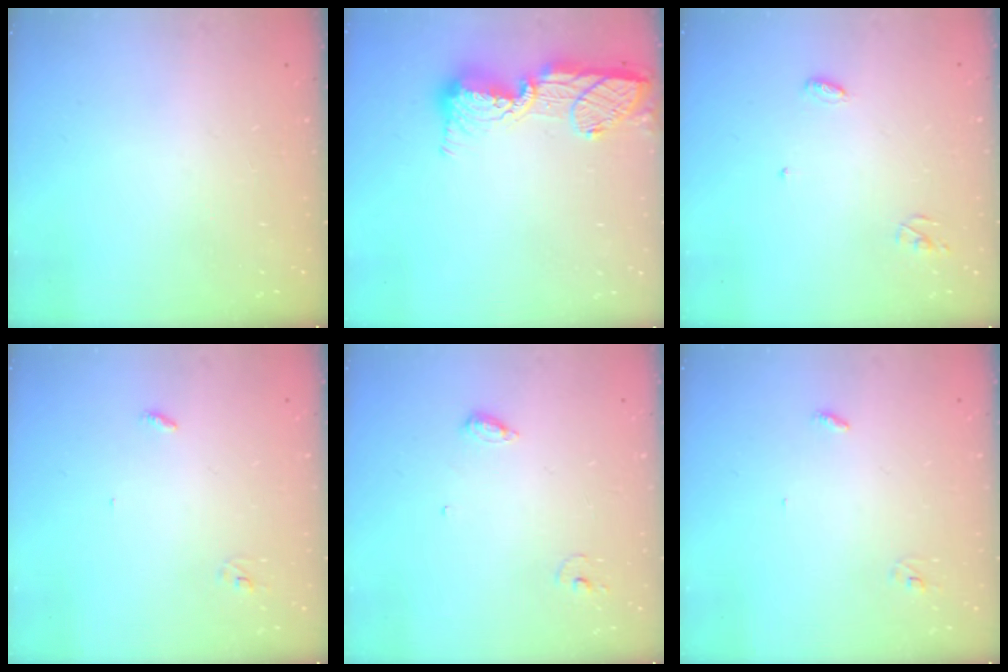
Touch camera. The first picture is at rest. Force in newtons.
{"total": 16.3, "press": 16.3, "slide": 1.3}
{"total": 3.5, "press": 3.5, "slide": 0.2}
{"total": 2.8, "press": 2.8, "slide": 0.2}
{"total": 6.4, "press": 6.4, "slide": 0.5}
{"total": 2.8, "press": 2.8, "slide": 0.2}